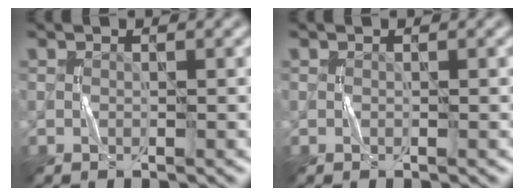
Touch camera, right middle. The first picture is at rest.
{"total": 0.0}